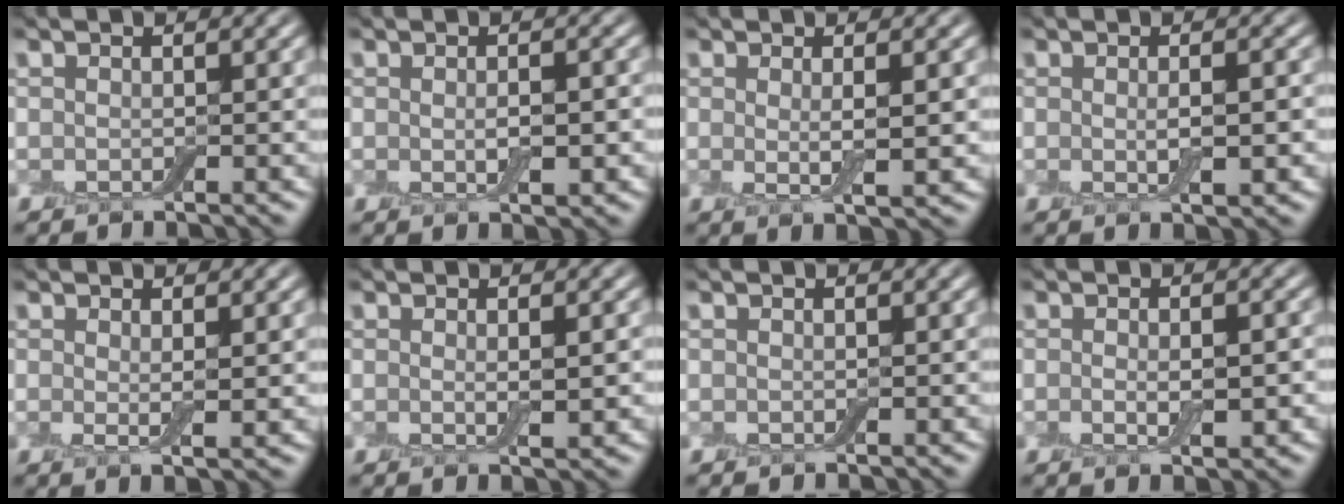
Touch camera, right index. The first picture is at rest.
{"total": 2.3, "force": [-0.1, 0.7, 2.2], "torque": [-0.040, -0.006, 0.001]}
{"total": 2.8, "force": [0.3, 0.6, 2.7], "torque": [-0.045, -0.011, 0.007]}
{"total": 2.5, "force": [-0.1, 0.5, 2.4], "torque": [-0.042, -0.006, 0.001]}
{"total": 1.8, "force": [0.4, 0.3, 1.7], "torque": [-0.030, -0.010, 0.008]}
{"total": 2.0, "force": [0.1, 0.3, 2.0], "torque": [-0.033, -0.006, 0.001]}
{"total": 0.0}
{"total": 2.8, "force": [-0.3, 0.9, 2.6], "torque": [-0.048, -0.007, -0.004]}